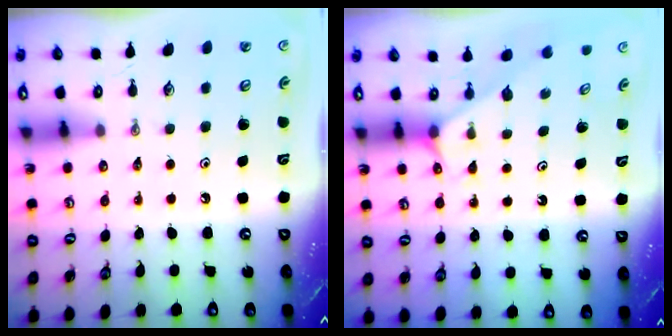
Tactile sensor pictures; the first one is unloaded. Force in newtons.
{"total": 2.1, "press": 2.1, "slide": 0.4}